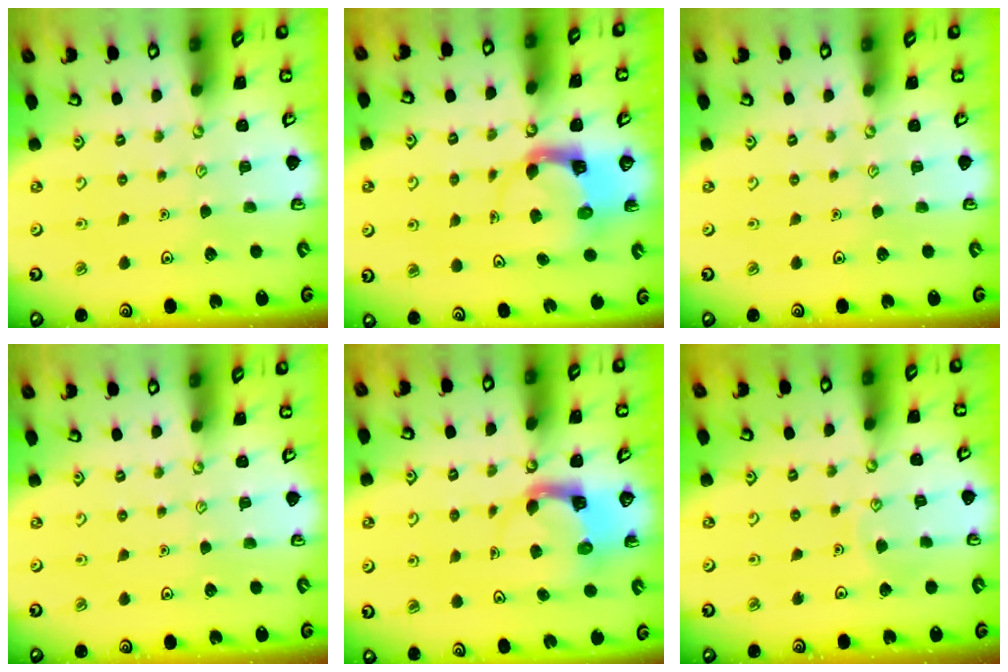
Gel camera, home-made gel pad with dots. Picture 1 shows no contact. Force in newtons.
{"total": 3.9, "press": 3.8, "slide": 0.5}
{"total": 0.0}
{"total": 0.0}
{"total": 3.9, "press": 3.9, "slide": 0.3}
{"total": 4.8, "press": 4.8, "slide": 0.2}